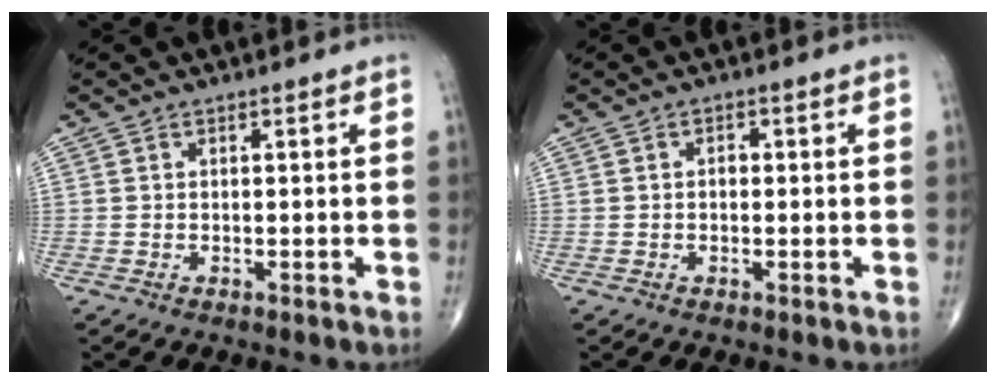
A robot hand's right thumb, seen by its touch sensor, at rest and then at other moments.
{"total": 1.3, "force": [0.0, 0.9, 1.0], "torque": [-0.012, 0.005, -0.002]}